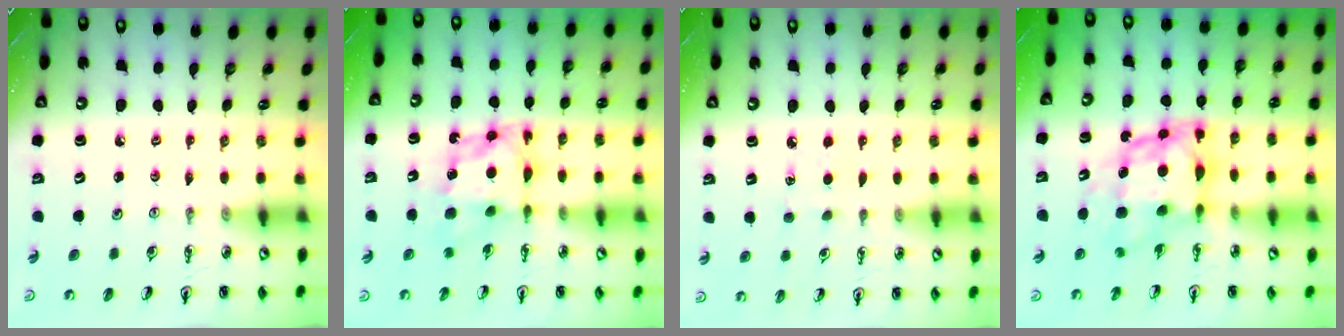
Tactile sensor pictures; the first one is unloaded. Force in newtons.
{"total": 6.9, "press": 6.9, "slide": 0.5}
{"total": 4.1, "press": 4.0, "slide": 0.5}
{"total": 9.2, "press": 9.2, "slide": 0.9}